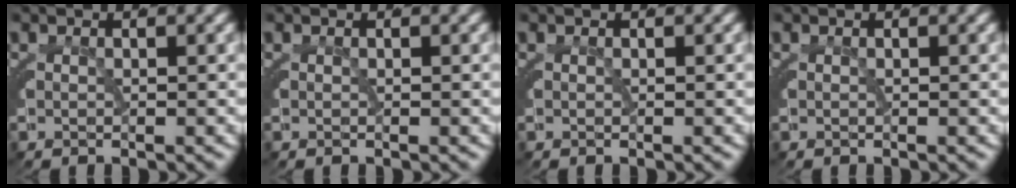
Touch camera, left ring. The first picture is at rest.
{"total": 0.0}
{"total": 0.0}
{"total": 0.0}